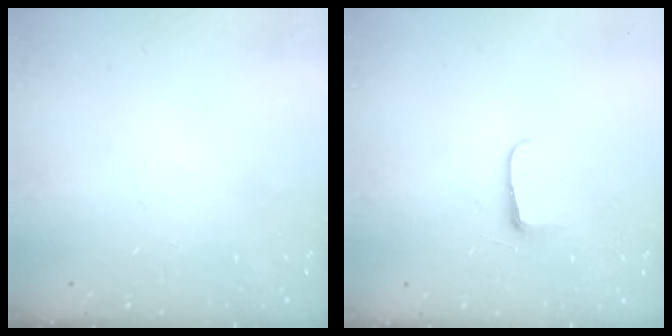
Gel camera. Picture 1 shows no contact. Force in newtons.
{"total": 5.4, "press": 5.4, "slide": 0.7}